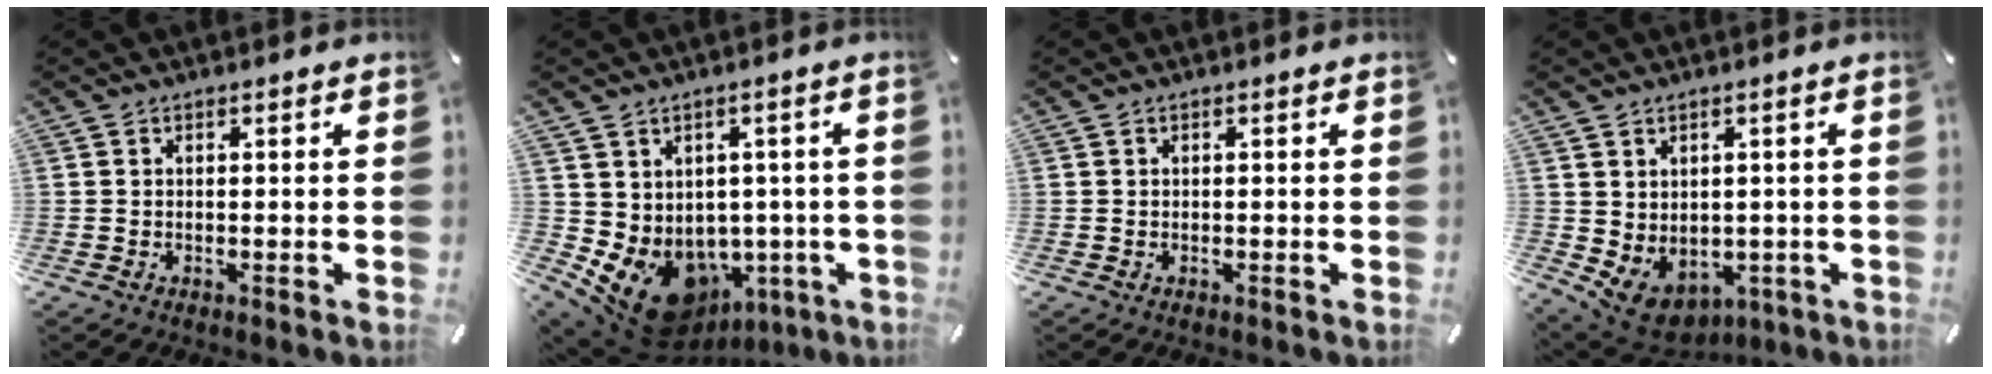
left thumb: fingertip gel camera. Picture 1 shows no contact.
{"total": 11.0, "force": [-4.2, 8.2, 6.0], "torque": [-0.113, -0.006, -0.064]}
{"total": 0.0}
{"total": 5.5, "force": [-0.7, 4.9, 2.4], "torque": [-0.066, -0.007, -0.004]}